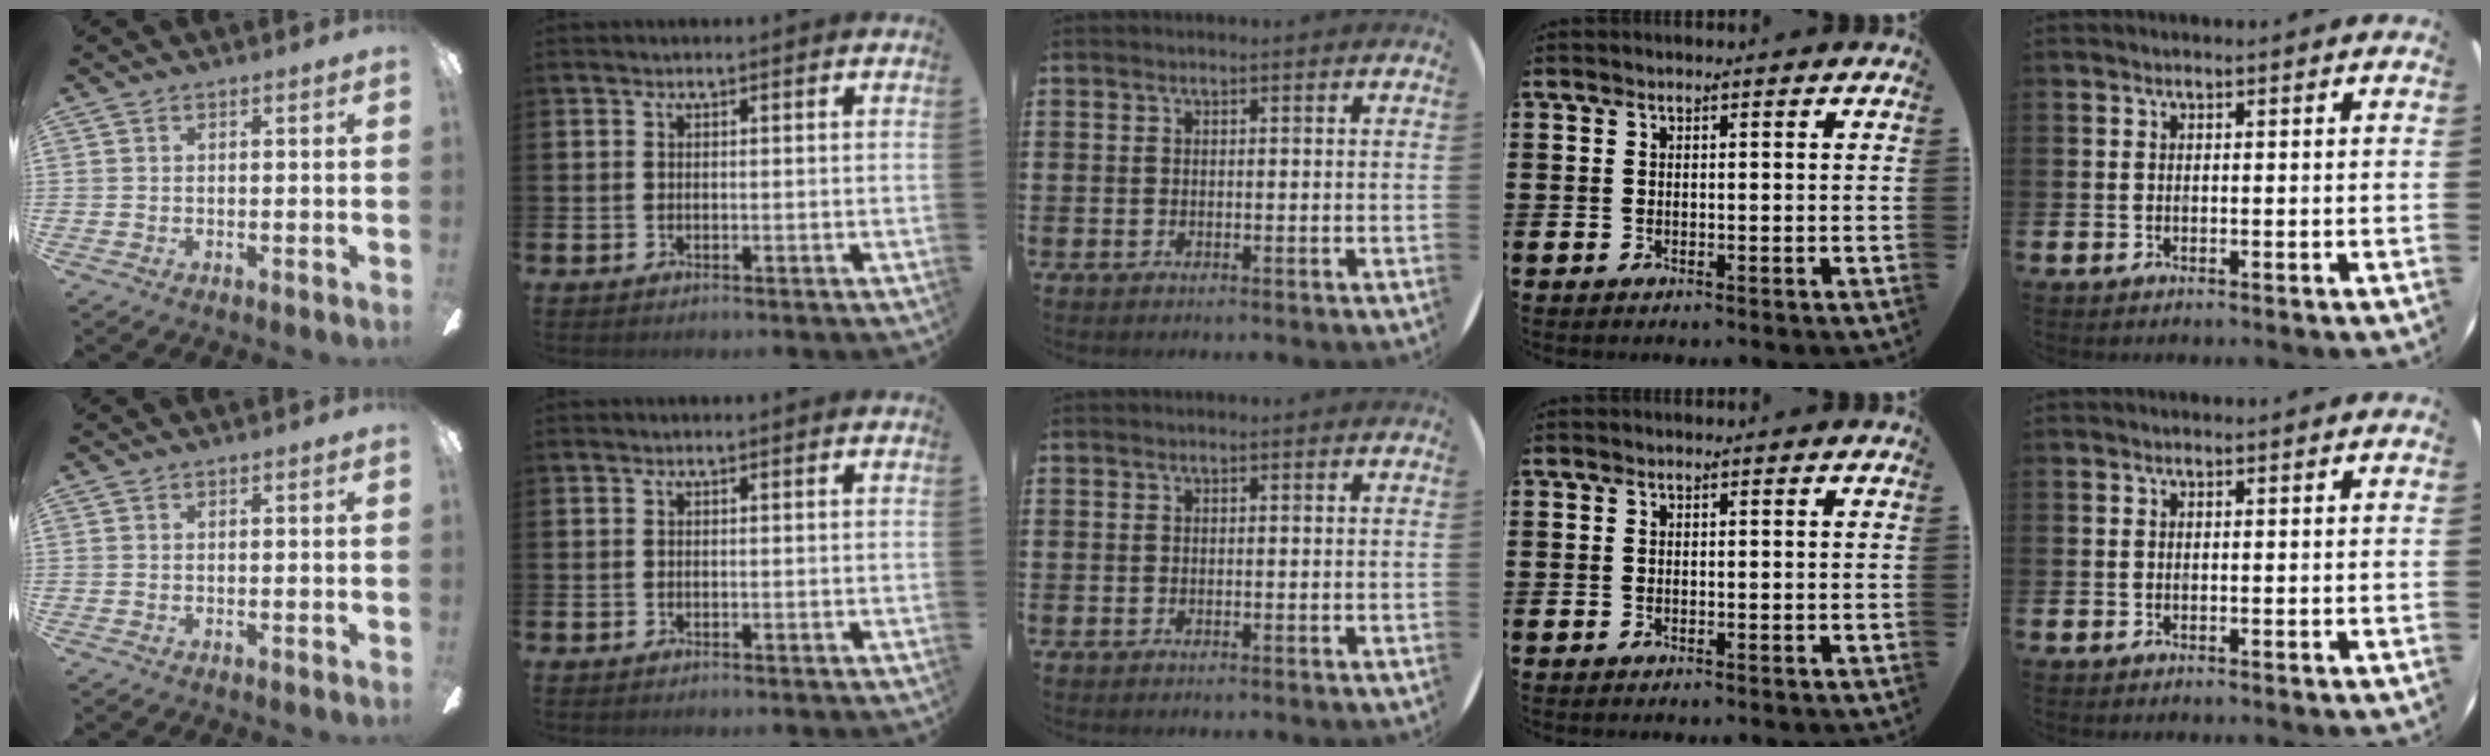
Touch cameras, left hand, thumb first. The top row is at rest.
{}